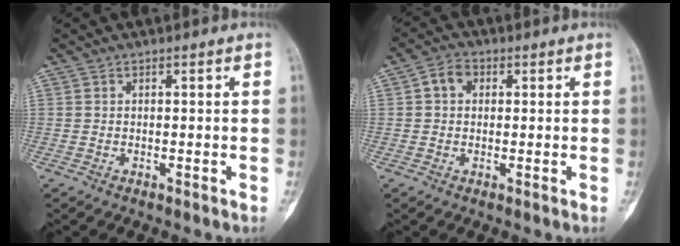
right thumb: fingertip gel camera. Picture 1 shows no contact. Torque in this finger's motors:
{"motor_torque": [-0.07, 0.51, 0.29, -0.23, -0.01]}